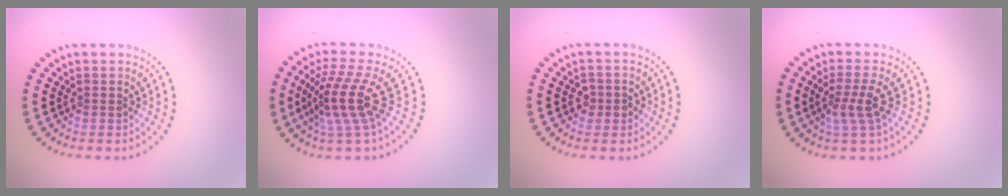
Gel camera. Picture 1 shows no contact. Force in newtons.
{"total": 4.5, "press": 3.1, "slide": 3.2}
{"total": 1.4, "press": 1.4, "slide": 0.2}
{"total": 2.5, "press": 1.9, "slide": 1.7}